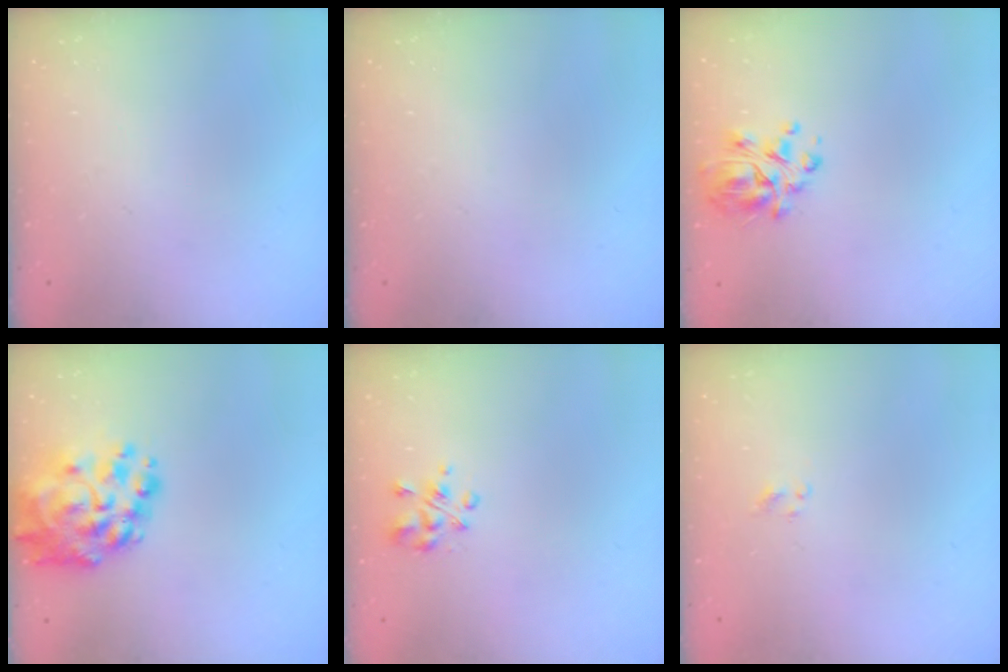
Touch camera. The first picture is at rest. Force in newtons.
{"total": 0.0}
{"total": 7.6, "press": 7.2, "slide": 2.5}
{"total": 13.7, "press": 13.0, "slide": 4.4}
{"total": 3.9, "press": 3.9, "slide": 0.4}
{"total": 1.3, "press": 1.1, "slide": 0.6}